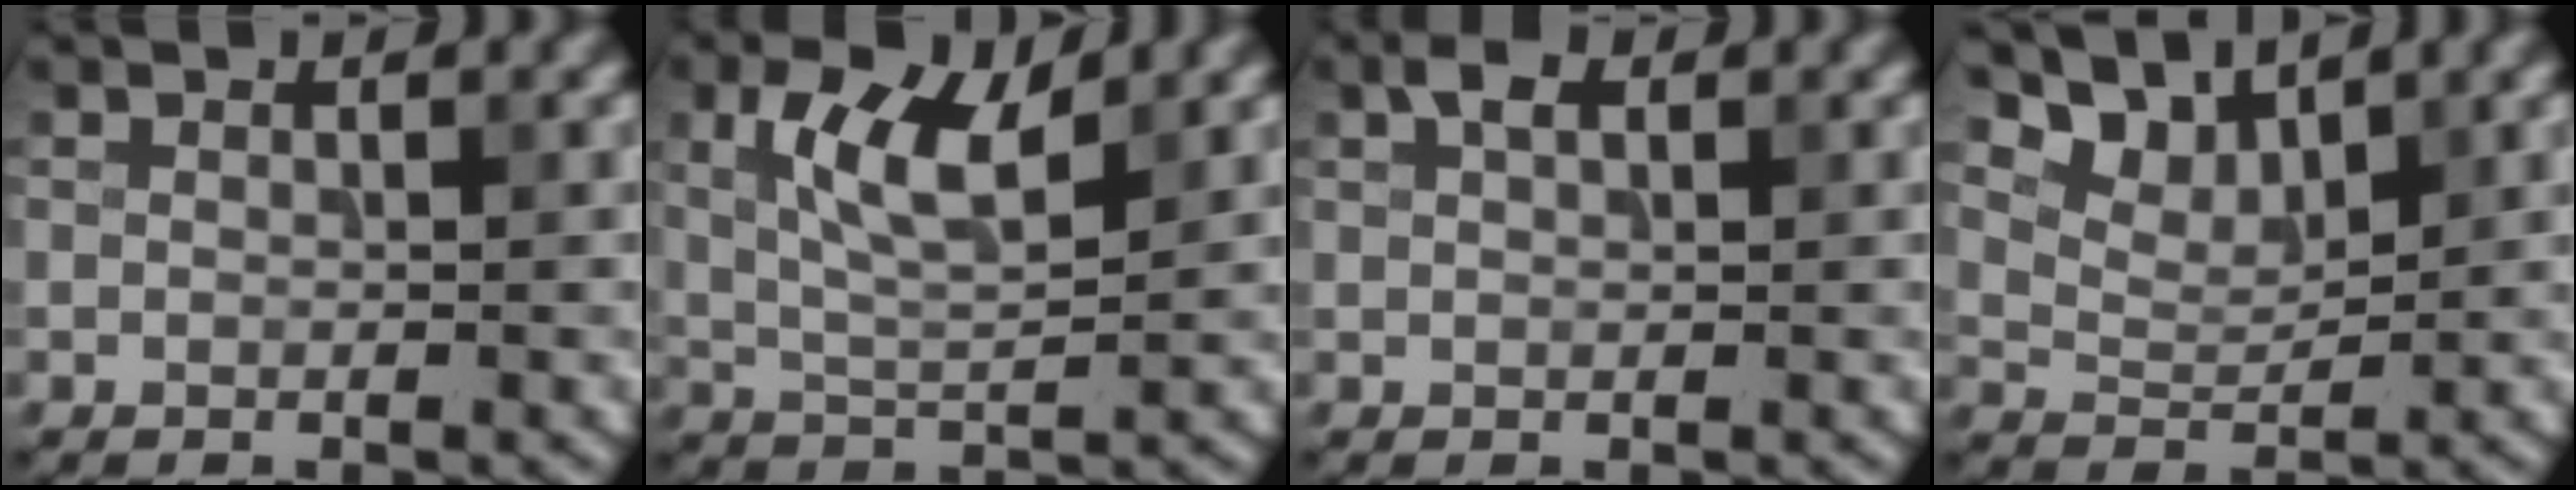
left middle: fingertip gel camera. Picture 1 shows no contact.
{"total": 5.8, "force": [2.3, 2.1, 4.9], "torque": [-0.100, 0.005, 0.041]}
{"total": 1.8, "force": [0.9, 0.9, 1.2], "torque": [-0.020, 0.008, 0.014]}
{"total": 4.0, "force": [3.5, 1.4, 1.3], "torque": [-0.037, -0.003, 0.064]}